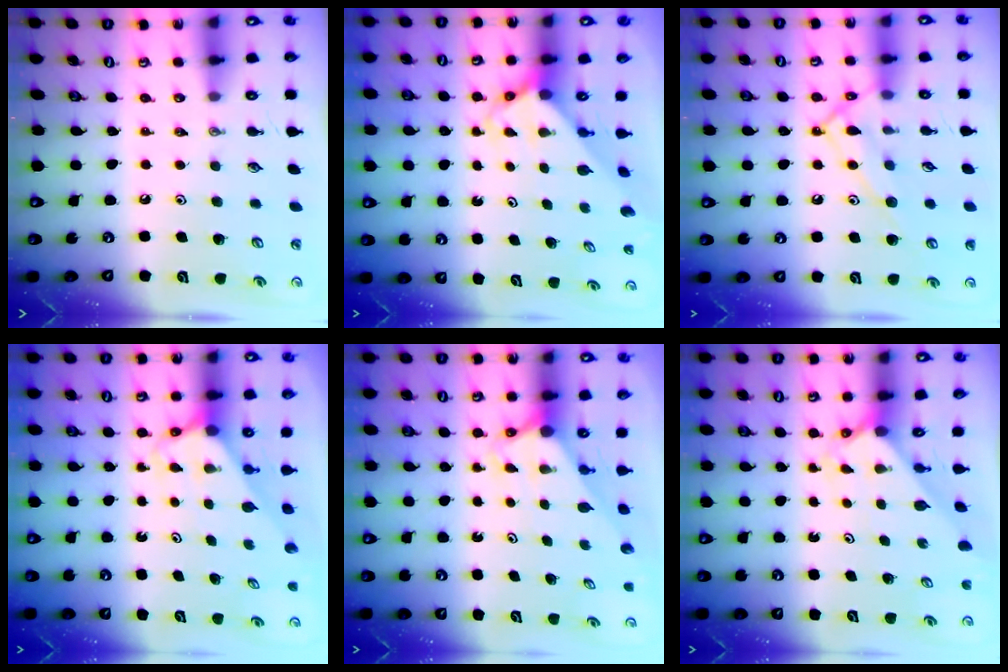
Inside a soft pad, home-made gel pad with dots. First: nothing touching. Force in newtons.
{"total": 3.7, "press": 3.7, "slide": 0.1}
{"total": 12.5, "press": 12.5, "slide": 0.9}
{"total": 2.8, "press": 2.8, "slide": 0.2}
{"total": 2.9, "press": 2.9, "slide": 0.0}
{"total": 1.9, "press": 1.9, "slide": 0.1}